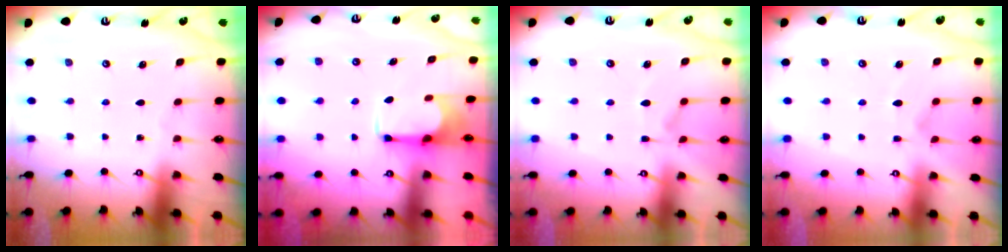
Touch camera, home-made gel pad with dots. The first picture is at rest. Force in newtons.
{"total": 2.0, "press": 1.8, "slide": 0.8}
{"total": 6.2, "press": 6.1, "slide": 1.4}
{"total": 2.2, "press": 1.7, "slide": 1.4}